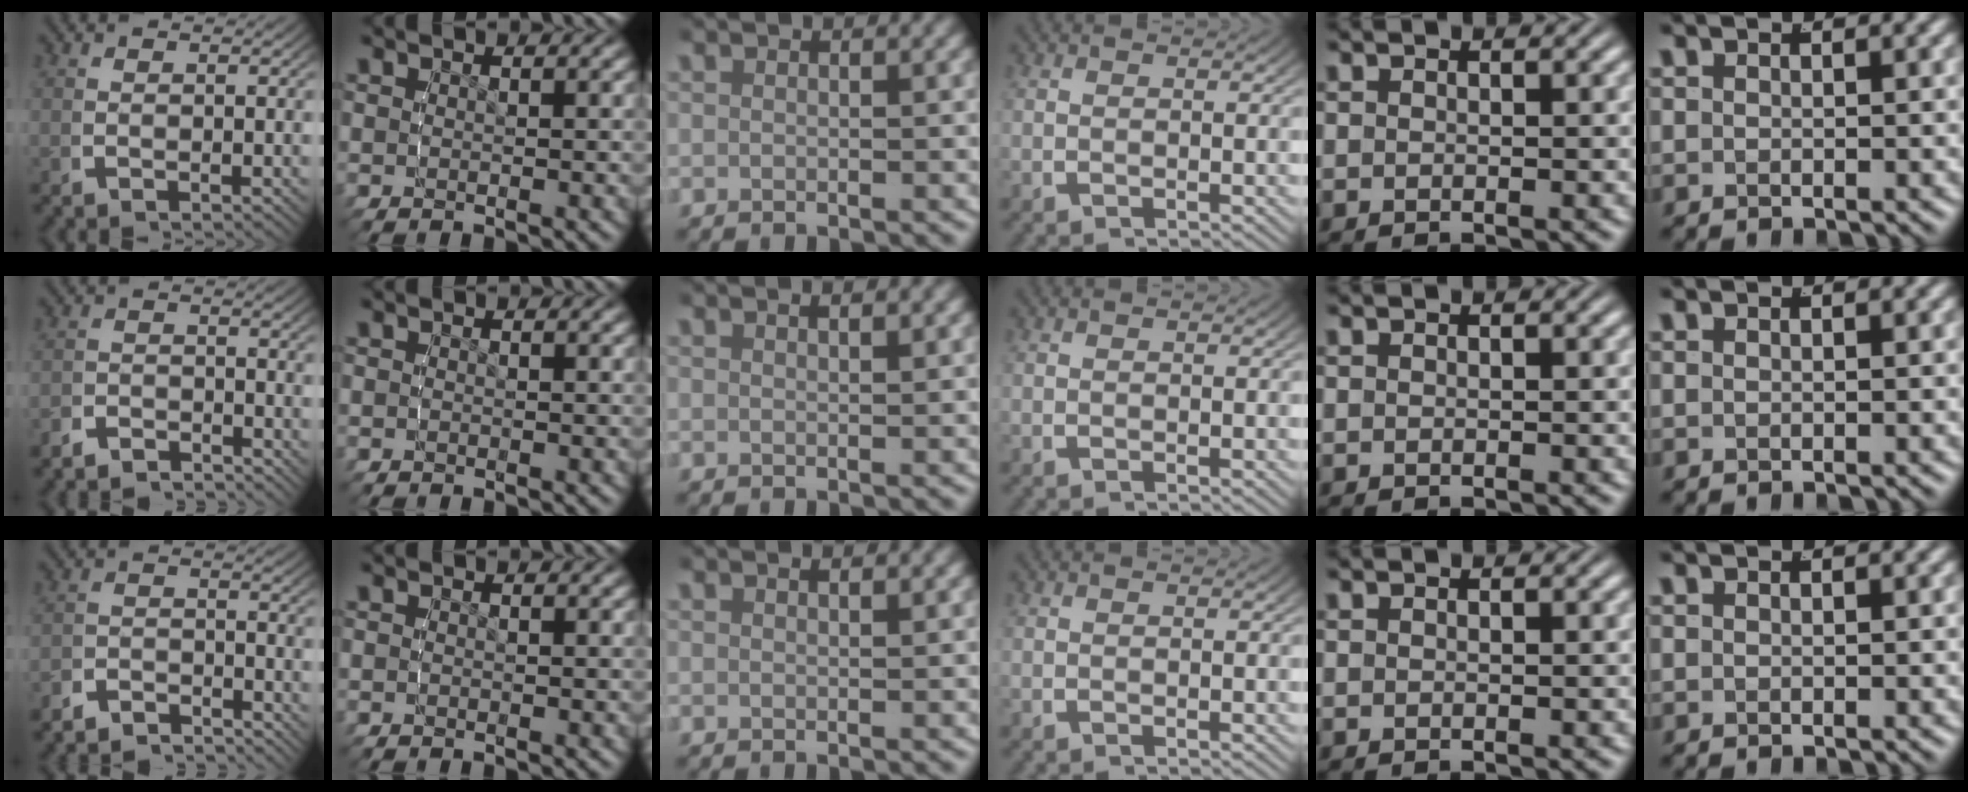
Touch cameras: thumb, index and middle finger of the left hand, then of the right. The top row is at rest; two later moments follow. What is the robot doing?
{"motion": "lift_and_place", "object": "sponge"}